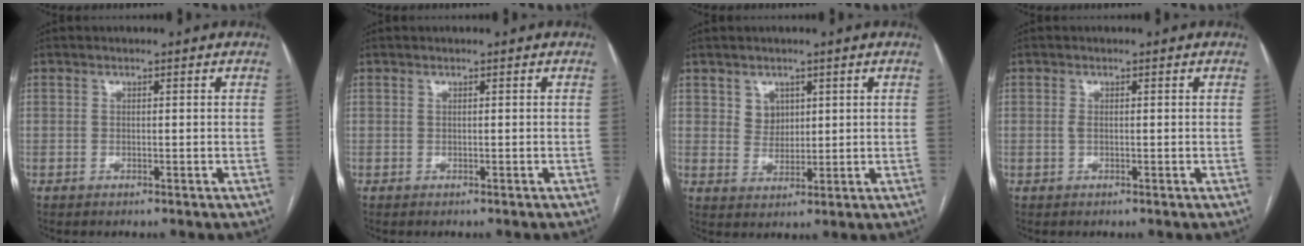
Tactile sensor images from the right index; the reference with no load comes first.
{"total": 0.0}
{"total": 3.3, "force": [1.6, 2.7, 1.1], "torque": [-0.019, 0.000, 0.033]}
{"total": 0.7, "force": [0.0, 0.3, 0.7], "torque": [-0.016, -0.001, -0.003]}